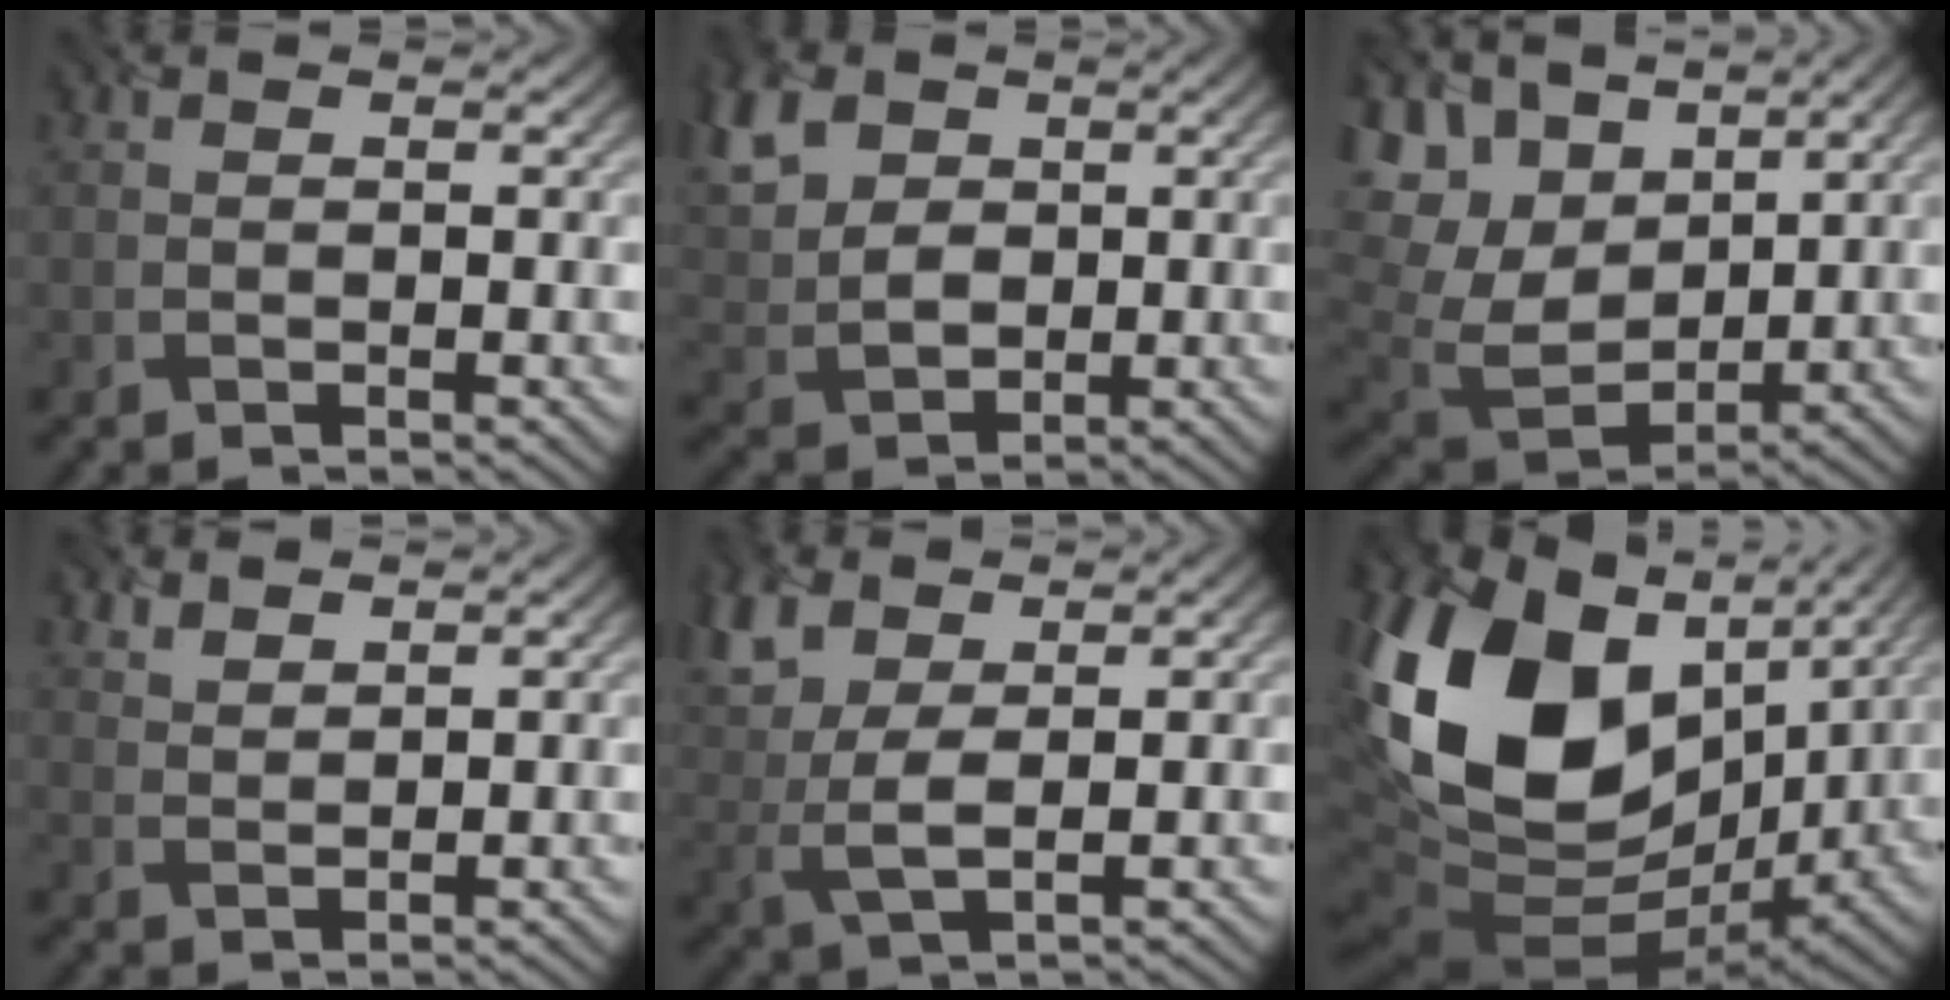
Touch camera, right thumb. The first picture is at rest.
{"total": 9.4, "force": [3.1, 6.8, 5.6], "torque": [-0.166, 0.020, 0.050]}
{"total": 13.7, "force": [6.0, 8.6, 8.8], "torque": [-0.249, 0.023, 0.124]}
{"total": 3.0, "force": [2.7, 0.8, 1.0], "torque": [-0.021, -0.005, 0.062]}
{"total": 7.4, "force": [3.7, 3.5, 5.4], "torque": [-0.156, 0.013, 0.069]}
{"total": 20.7, "force": [4.5, 14.2, 14.4], "torque": [-0.325, -0.019, 0.103]}